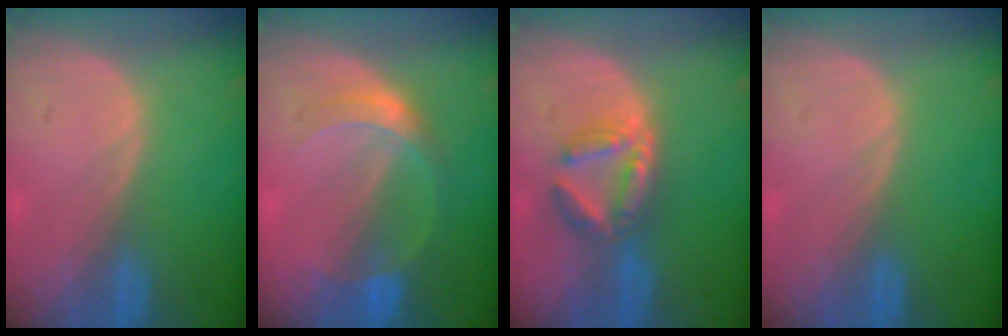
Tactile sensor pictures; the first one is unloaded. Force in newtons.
{"total": 5.0, "press": 4.8, "slide": 1.3}
{"total": 5.9, "press": 5.6, "slide": 1.7}
{"total": 0.0}